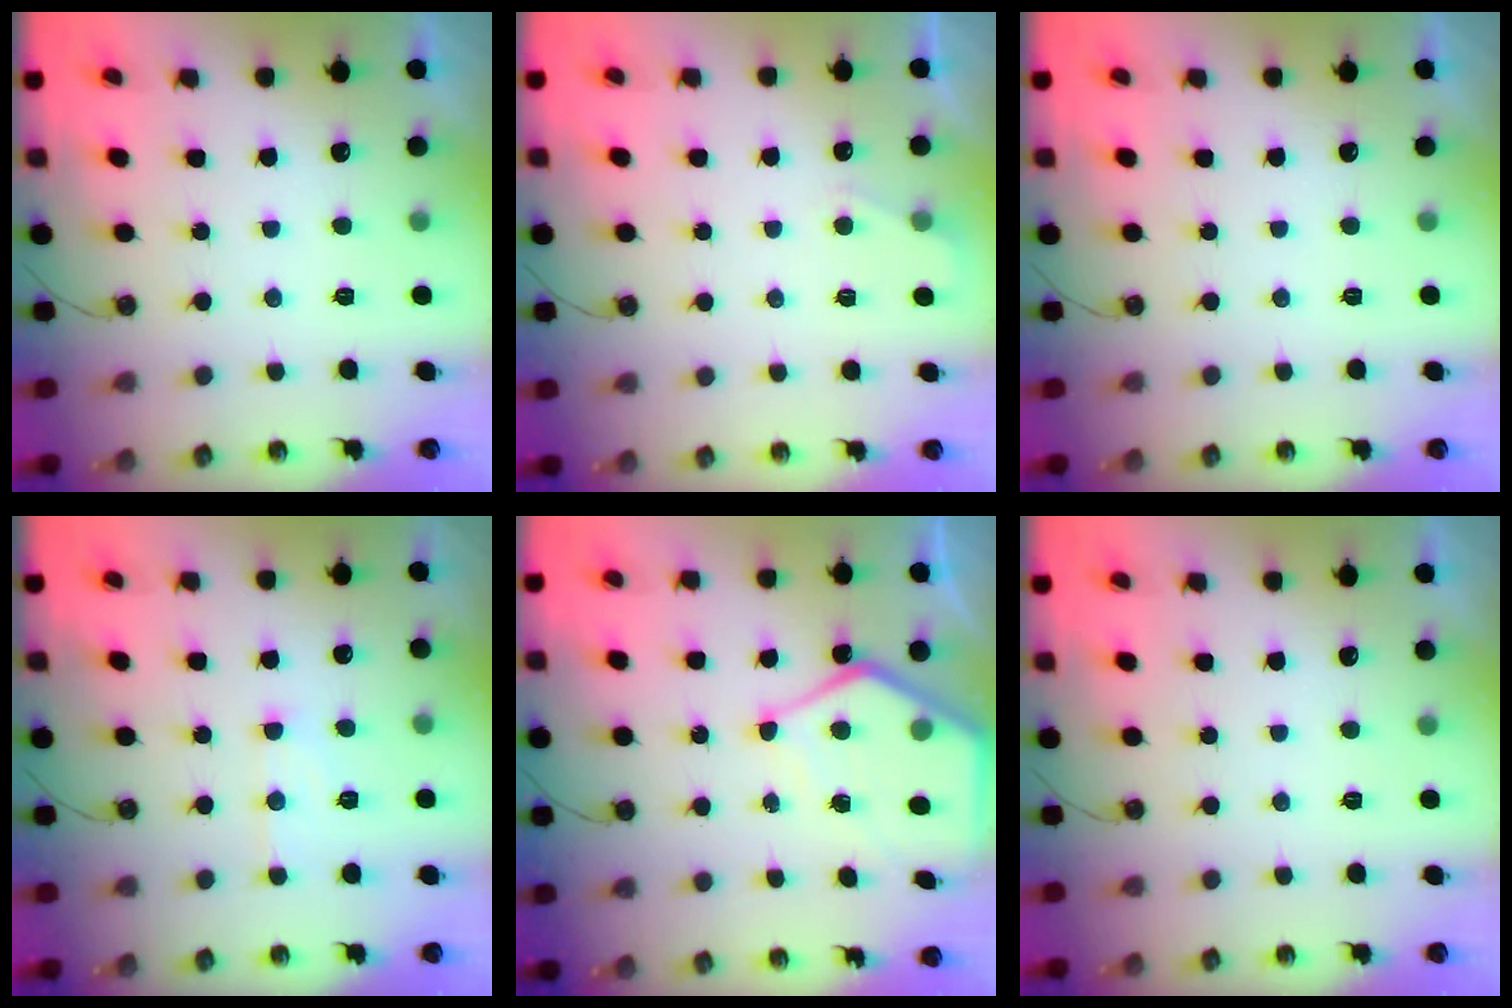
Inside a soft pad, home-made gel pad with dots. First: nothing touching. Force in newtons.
{"total": 3.1, "press": 3.1, "slide": 0.4}
{"total": 0.0}
{"total": 7.2, "press": 7.1, "slide": 0.6}
{"total": 9.7, "press": 9.7, "slide": 0.9}
{"total": 0.0}